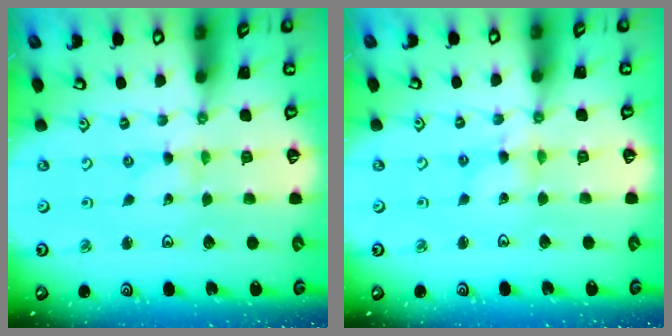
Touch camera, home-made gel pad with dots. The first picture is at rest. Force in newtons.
{"total": 2.7, "press": 2.7, "slide": 0.2}